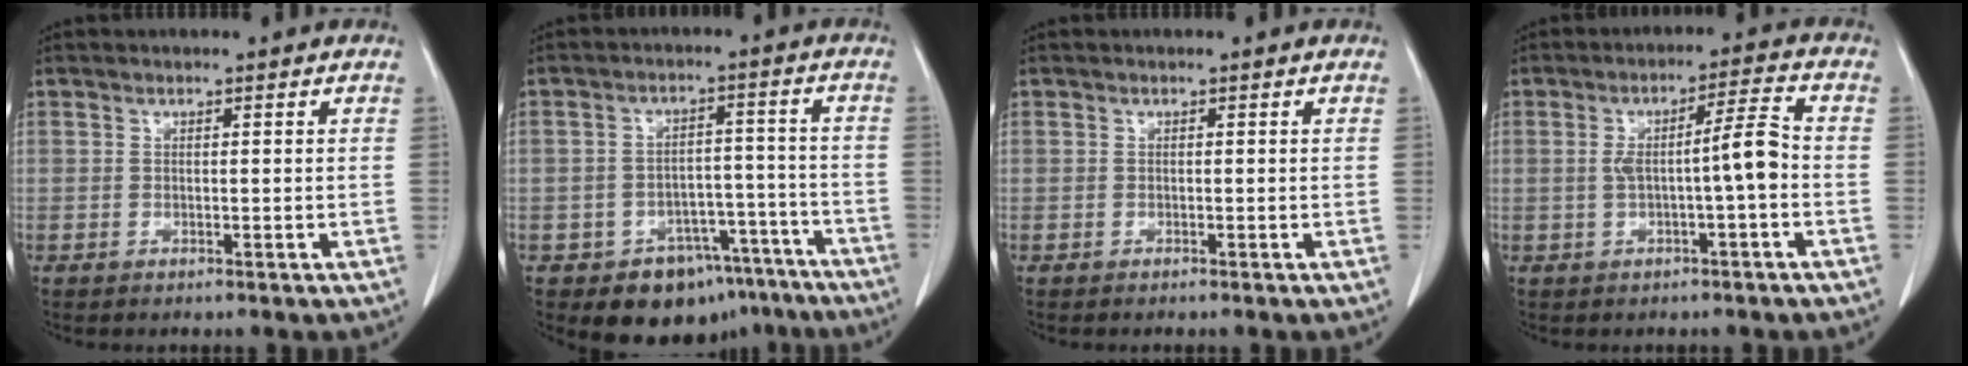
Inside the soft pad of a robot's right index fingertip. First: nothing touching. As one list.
[{"total": 10.8, "force": [-7.5, 7.3, 3.0], "torque": [-0.011, 0.054, -0.097]}, {"total": 0.0}, {"total": 6.3, "force": [-0.8, 0.1, 6.2], "torque": [-0.104, 0.019, -0.010]}]